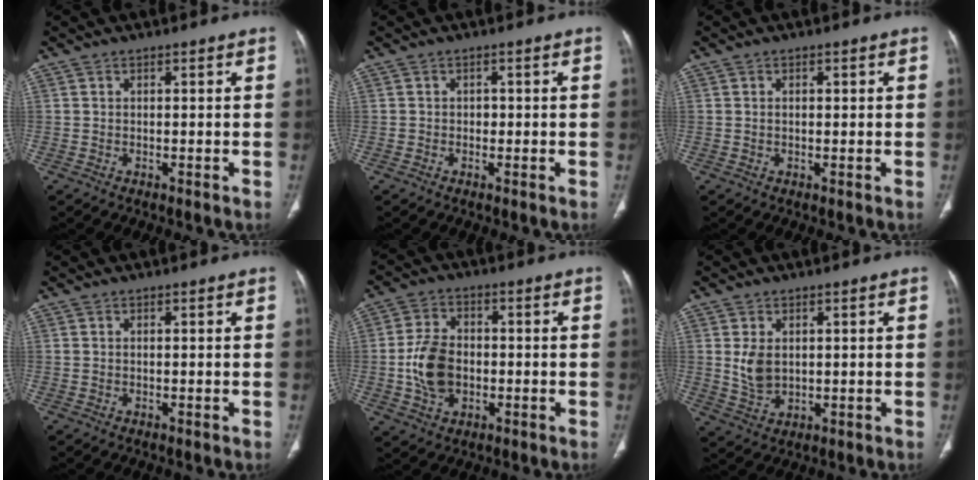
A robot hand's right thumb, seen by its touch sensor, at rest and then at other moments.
{"total": 1.0, "force": [-0.1, 1.0, 0.4], "torque": [0.002, 0.005, -0.001]}
{"total": 0.7, "force": [0.2, 0.4, 0.5], "torque": [-0.010, 0.004, 0.002]}
{"total": 0.0}
{"total": 9.4, "force": [-1.3, 6.7, 6.5], "torque": [-0.111, 0.010, -0.024]}
{"total": 5.0, "force": [0.9, 3.4, 3.5], "torque": [-0.060, -0.011, 0.027]}